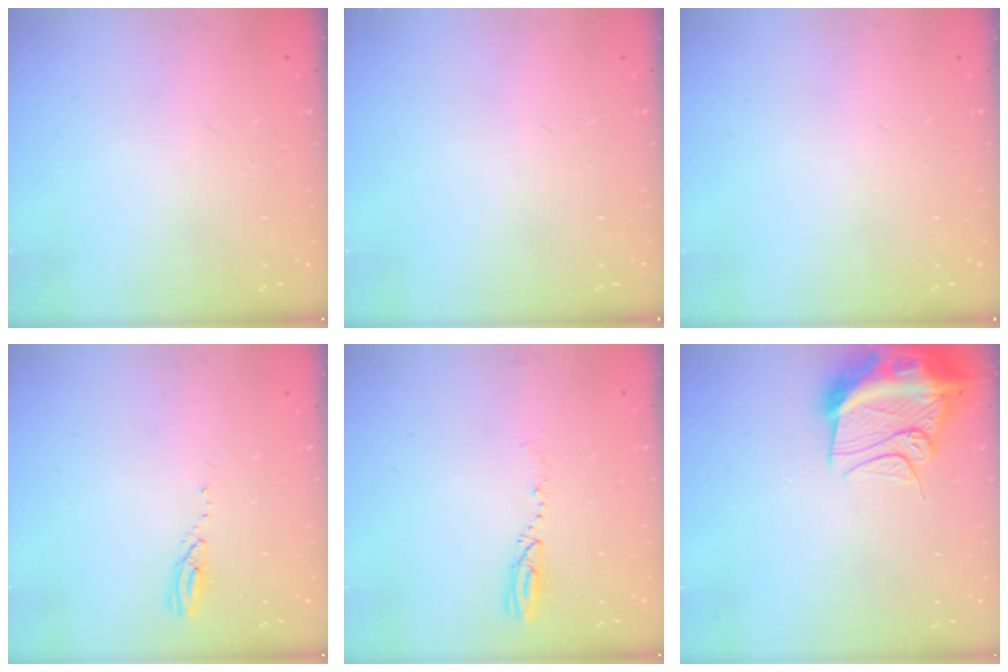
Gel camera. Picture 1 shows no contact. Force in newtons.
{"total": 0.0}
{"total": 0.0}
{"total": 3.2, "press": 3.2, "slide": 0.2}
{"total": 3.3, "press": 3.2, "slide": 0.5}
{"total": 15.8, "press": 15.7, "slide": 1.6}